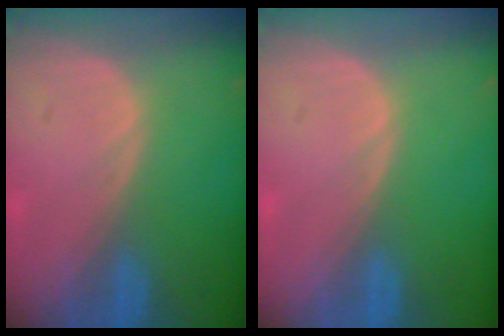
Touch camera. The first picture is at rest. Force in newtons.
{"total": 0.0}